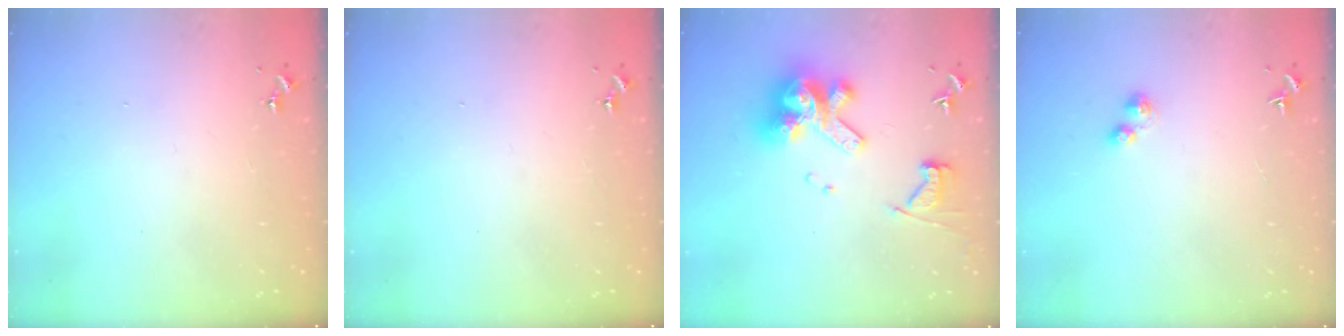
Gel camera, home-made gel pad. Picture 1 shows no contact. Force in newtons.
{"total": 0.0}
{"total": 15.8, "press": 15.7, "slide": 1.8}
{"total": 2.4, "press": 2.4, "slide": 0.4}